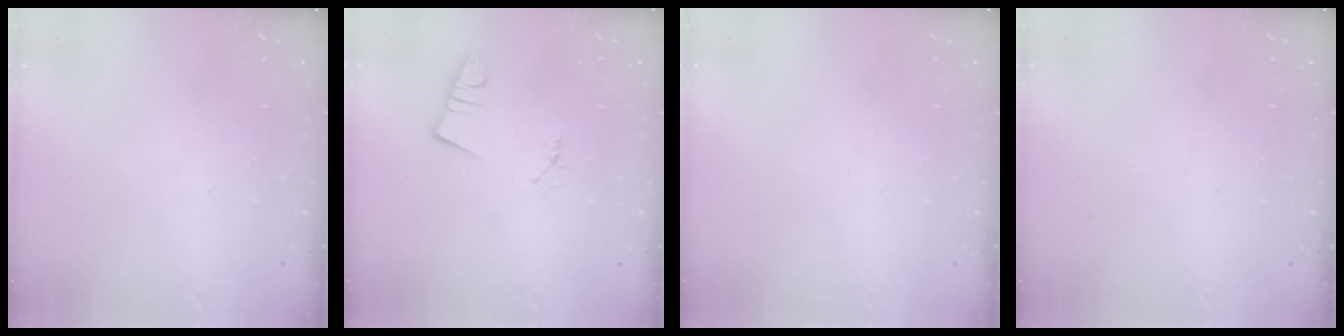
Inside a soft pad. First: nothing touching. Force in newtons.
{"total": 1.0, "press": 1.0, "slide": 0.0}
{"total": 0.0}
{"total": 0.0}